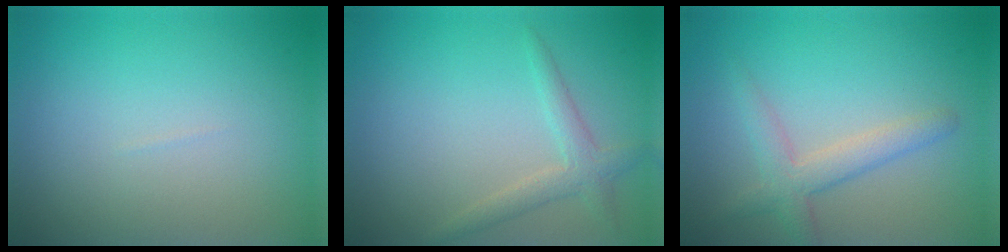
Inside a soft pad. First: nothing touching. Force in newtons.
{"total": 2.1, "press": 2.1, "slide": 0.0}
{"total": 3.0, "press": 3.0, "slide": 0.1}